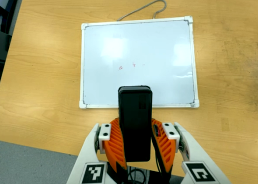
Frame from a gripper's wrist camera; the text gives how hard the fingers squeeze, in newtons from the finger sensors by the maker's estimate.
{"total": 9.4, "left": 8.3, "right": 10.5}